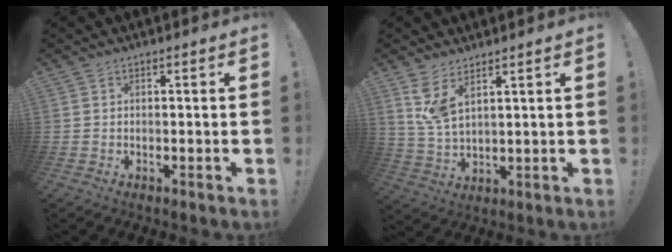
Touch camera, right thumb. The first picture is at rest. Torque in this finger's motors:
{"motor_torque": [0.12, 0.22, 0.47, 0.01, 0.12]}